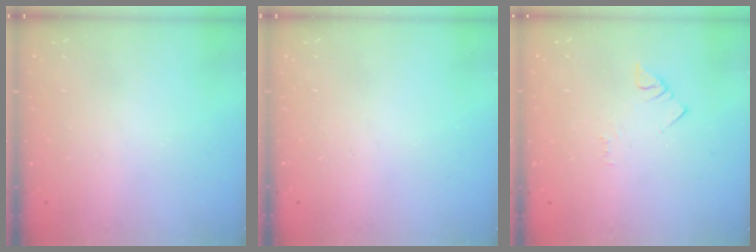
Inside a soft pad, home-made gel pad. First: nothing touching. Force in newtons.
{"total": 0.0}
{"total": 1.5, "press": 1.5, "slide": 0.3}